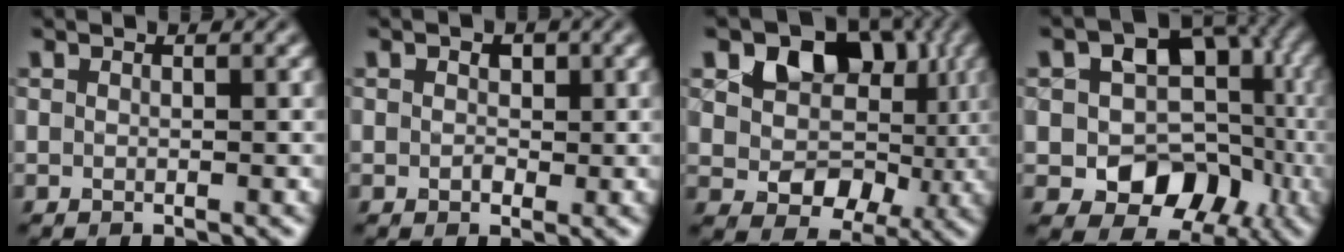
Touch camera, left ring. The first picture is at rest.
{"total": 1.4, "force": [0.2, 1.1, 0.8], "torque": [-0.009, -0.002, -0.001]}
{"total": 9.1, "force": [2.0, 7.3, 5.1], "torque": [-0.067, -0.001, 0.021]}
{"total": 9.6, "force": [-0.4, 7.8, 5.7], "torque": [-0.074, -0.023, -0.015]}